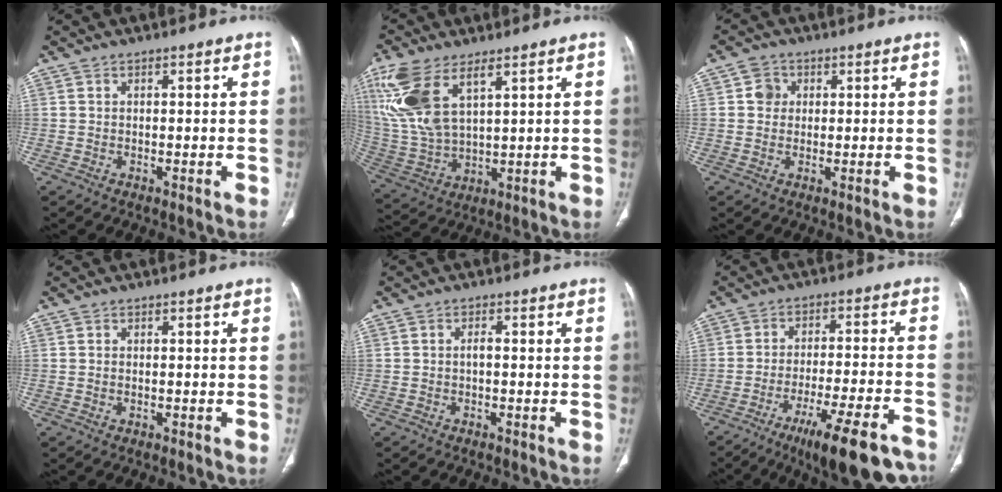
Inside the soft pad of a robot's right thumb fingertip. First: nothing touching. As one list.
[{"total": 15.0, "force": [7.3, 6.8, 11.2], "torque": [-0.254, -0.015, 0.159]}, {"total": 3.3, "force": [0.8, 3.0, 1.2], "torque": [-0.004, 0.001, 0.010]}, {"total": 0.6, "force": [-0.1, 0.4, 0.5], "torque": [-0.015, 0.003, 0.000]}, {"total": 1.1, "force": [-0.2, 0.5, 1.0], "torque": [-0.016, 0.003, -0.007]}, {"total": 17.5, "force": [-12.2, 3.7, 11.9], "torque": [-0.144, 0.059, -0.187]}]